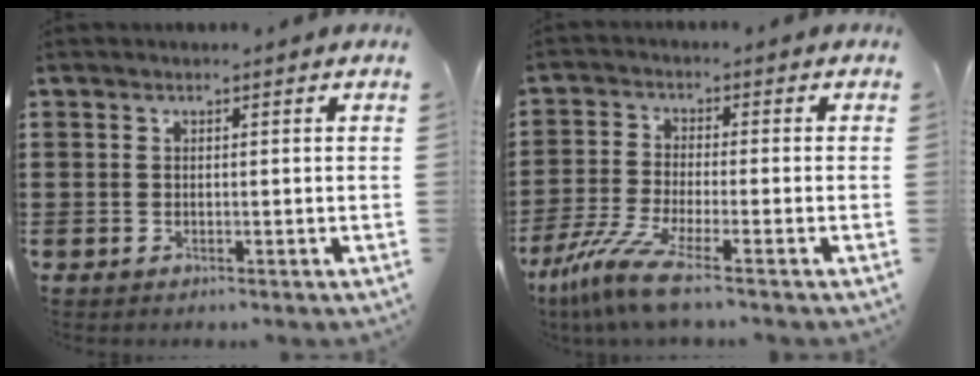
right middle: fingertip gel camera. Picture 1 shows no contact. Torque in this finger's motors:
{"motor_torque": [1.89, -0.25, 0.26, 0.12]}